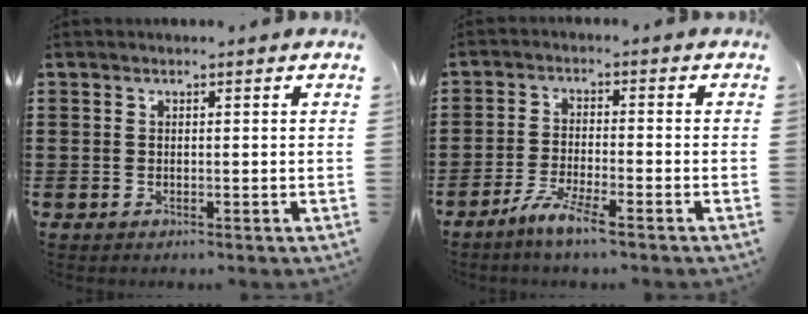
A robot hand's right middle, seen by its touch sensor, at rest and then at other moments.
{"total": 4.4, "force": [-3.6, 0.1, 2.5], "torque": [-0.056, -0.005, -0.069]}